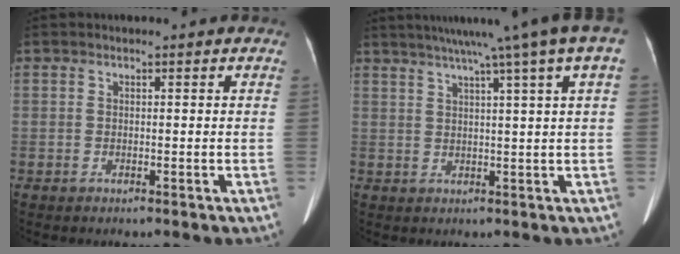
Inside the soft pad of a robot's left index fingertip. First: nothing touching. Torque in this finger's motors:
{"motor_torque": [0.68, -1.46, 0.93, 0.21]}